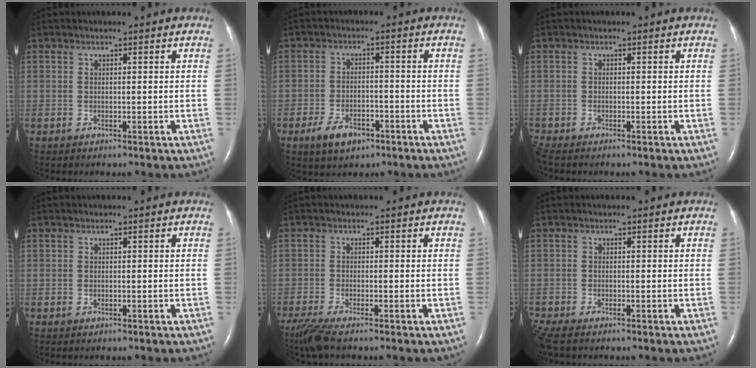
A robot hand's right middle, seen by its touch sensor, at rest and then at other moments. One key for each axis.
{"total": 5.9, "fx": -3.5, "fy": 3.1, "fz": 3.6, "tx": -0.070, "ty": 0.000, "tz": -0.055}
{"total": 1.2, "fx": -1.2, "fy": 0.1, "fz": 0.3, "tx": -0.012, "ty": -0.005, "tz": -0.023}
{"total": 0.0}
{"total": 5.0, "fx": -4.0, "fy": 0.3, "fz": 3.0, "tx": -0.065, "ty": -0.017, "tz": -0.076}
{"total": 3.5, "fx": -2.9, "fy": 0.8, "fz": 1.7, "tx": -0.042, "ty": -0.012, "tz": -0.053}